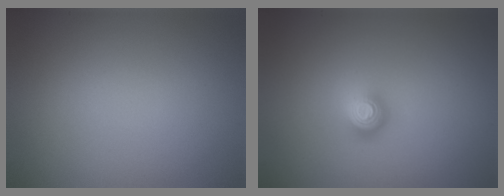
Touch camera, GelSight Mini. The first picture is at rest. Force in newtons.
{"total": 2.2, "press": 1.5, "slide": 1.6}